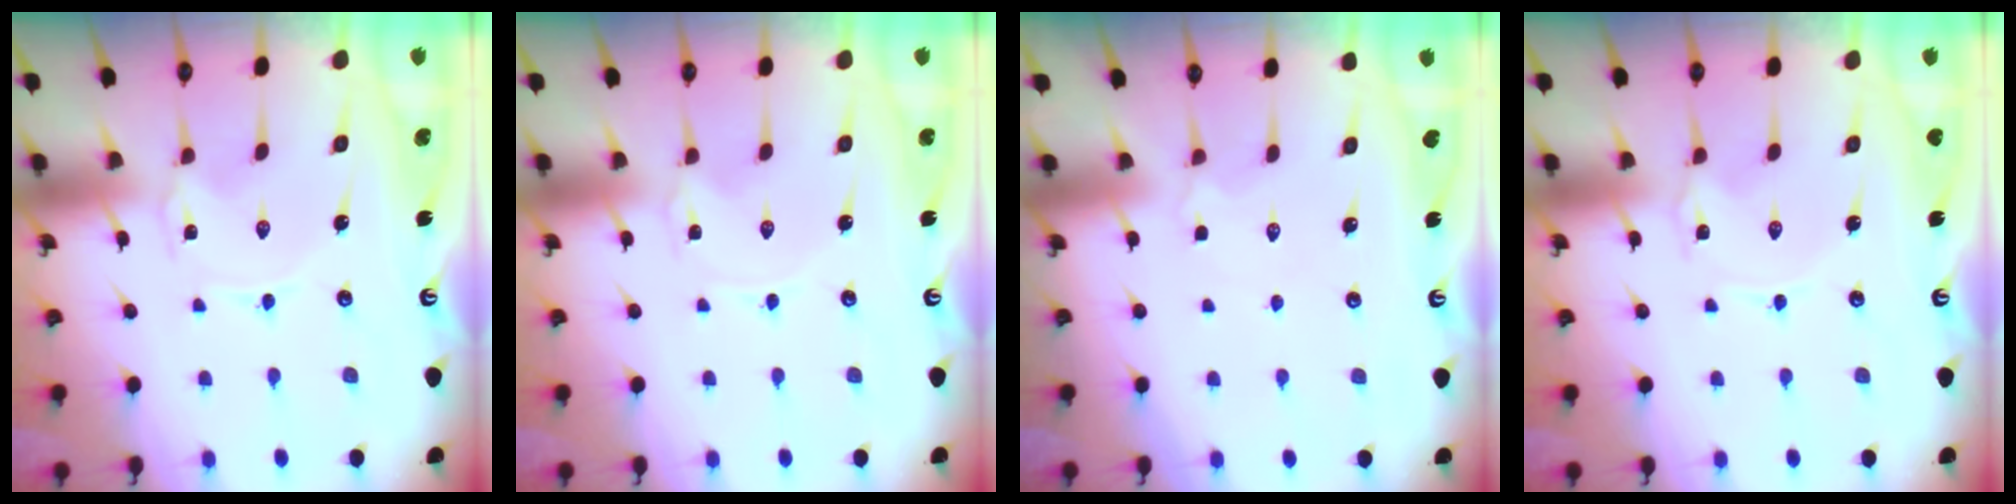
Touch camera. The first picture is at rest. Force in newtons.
{"total": 0.0}
{"total": 2.7, "press": 2.6, "slide": 0.6}
{"total": 0.9, "press": 0.9, "slide": 0.2}